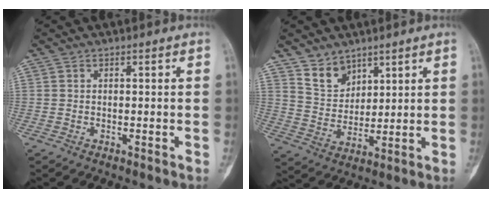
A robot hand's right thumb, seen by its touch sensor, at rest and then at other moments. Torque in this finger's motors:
{"motor_torque": [-0.05, 0.29, 0.28, 0.46, 0.01]}